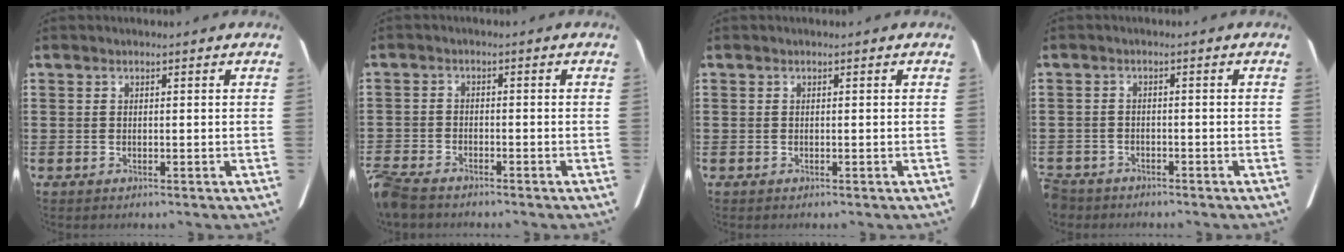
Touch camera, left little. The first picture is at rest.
{"total": 2.8, "force": [-2.6, 0.5, 0.7], "torque": [-0.035, -0.005, -0.061]}
{"total": 0.0}
{"total": 1.9, "force": [-1.9, 0.3, -0.1], "torque": [-0.003, 0.000, -0.043]}